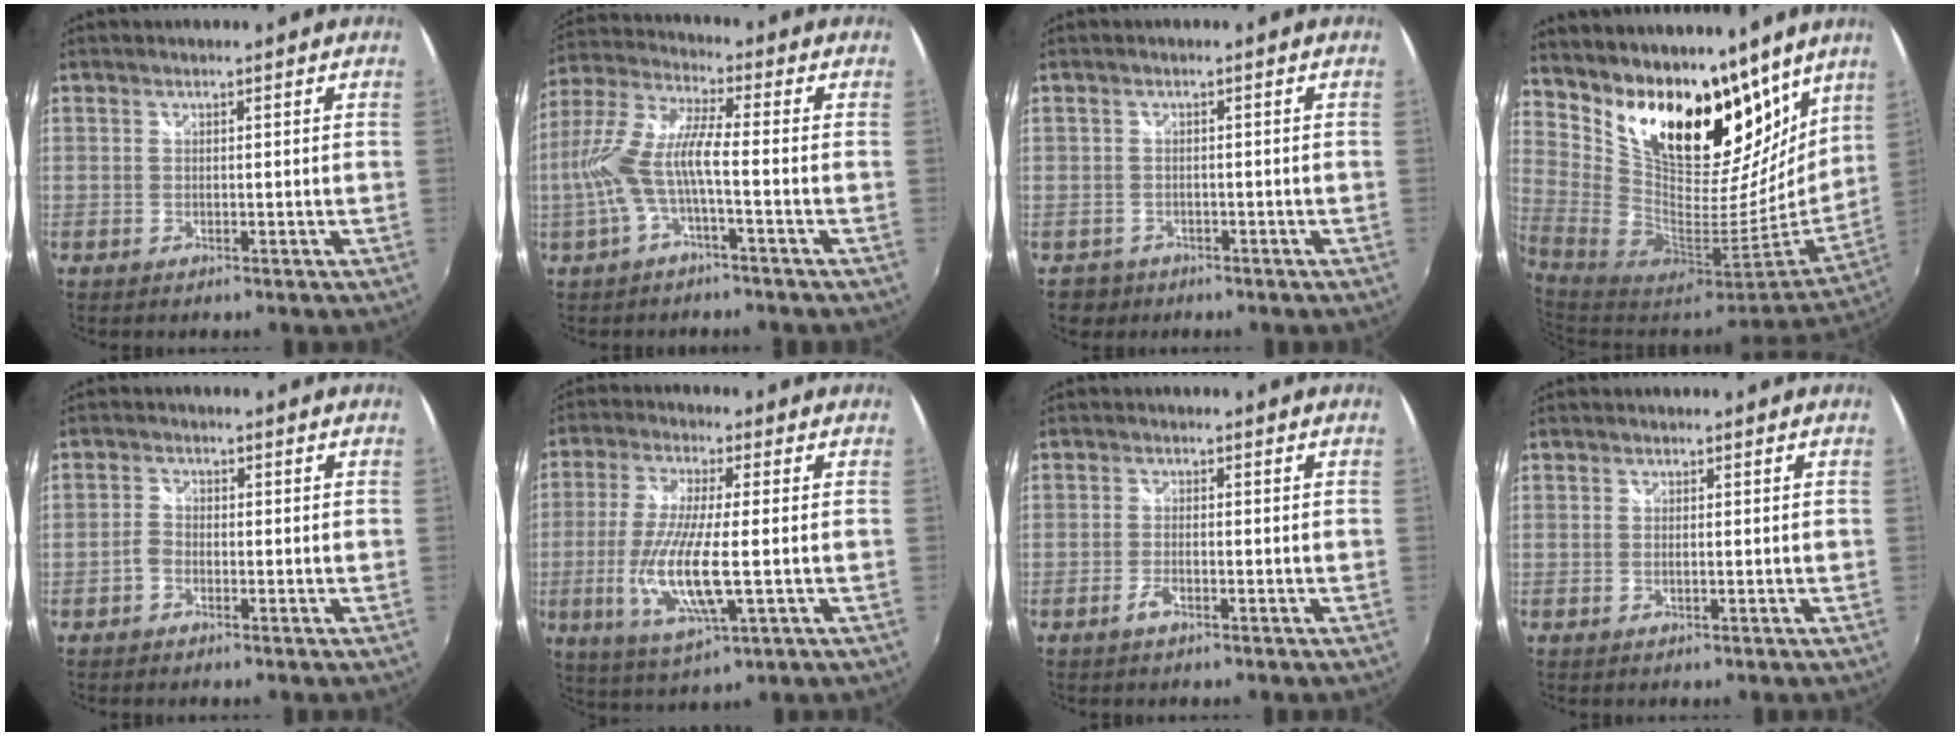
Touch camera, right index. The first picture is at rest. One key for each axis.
{"total": 10.1, "fx": -2.7, "fy": 1.6, "fz": 9.5, "tx": -0.206, "ty": 0.002, "tz": -0.049}
{"total": 3.2, "fx": -1.7, "fy": 2.6, "fz": 0.2, "tx": -0.015, "ty": 0.002, "tz": -0.026}
{"total": 24.0, "fx": 16.7, "fy": 11.2, "fz": 13.0, "tx": -0.236, "ty": -0.011, "tz": 0.292}
{"total": 1.9, "fx": -1.1, "fy": 1.3, "fz": 0.8, "tx": -0.015, "ty": 0.005, "tz": -0.023}
{"total": 13.5, "fx": -2.6, "fy": 2.8, "fz": 12.9, "tx": -0.263, "ty": -0.020, "tz": -0.046}
{"total": 2.2, "fx": -1.4, "fy": 0.6, "fz": 1.6, "tx": -0.041, "ty": -0.001, "tz": -0.030}
{"total": 0.7, "fx": -0.1, "fy": 0.0, "fz": 0.7, "tx": -0.015, "ty": 0.000, "tz": -0.003}